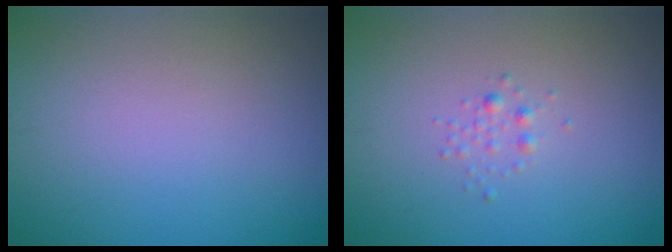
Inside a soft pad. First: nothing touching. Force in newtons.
{"total": 0.8, "press": 0.8, "slide": 0.0}